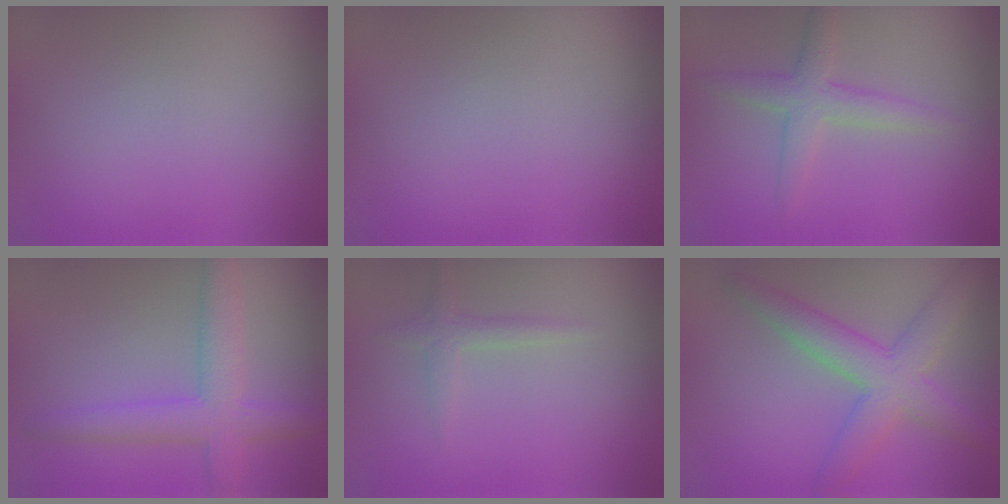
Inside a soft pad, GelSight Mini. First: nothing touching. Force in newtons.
{"total": 0.0}
{"total": 2.8, "press": 2.8, "slide": 0.1}
{"total": 4.8, "press": 4.8, "slide": 0.1}
{"total": 1.3, "press": 1.3, "slide": 0.1}
{"total": 5.0, "press": 5.0, "slide": 0.2}